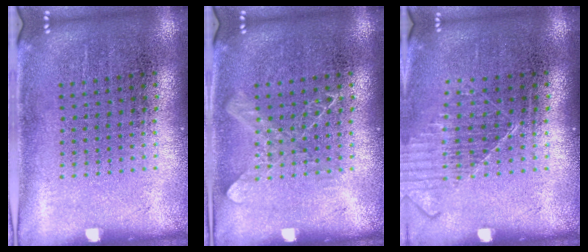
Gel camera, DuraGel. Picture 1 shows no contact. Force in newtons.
{"total": 1.1, "press": 1.1, "slide": 0.2}
{"total": 1.1, "press": 1.1, "slide": 0.1}